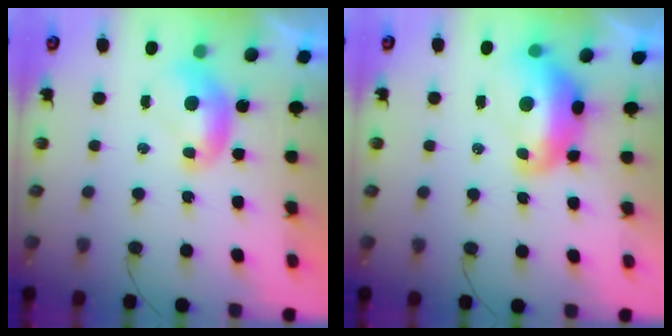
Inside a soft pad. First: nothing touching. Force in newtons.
{"total": 4.7, "press": 4.6, "slide": 1.3}